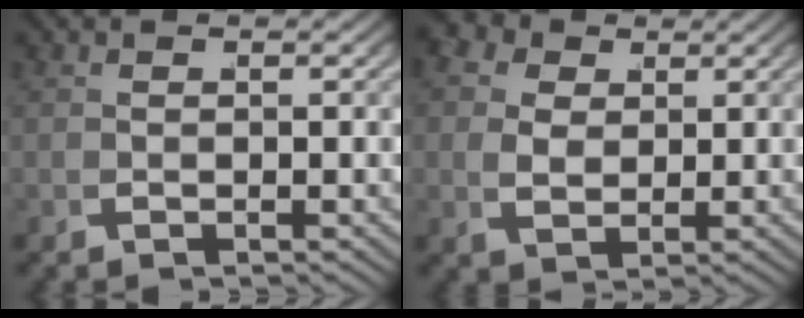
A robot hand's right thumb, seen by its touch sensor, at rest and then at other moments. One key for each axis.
{"total": 5.0, "fx": 1.9, "fy": 3.8, "fz": 2.5, "tx": -0.044, "ty": -0.015, "tz": 0.036}